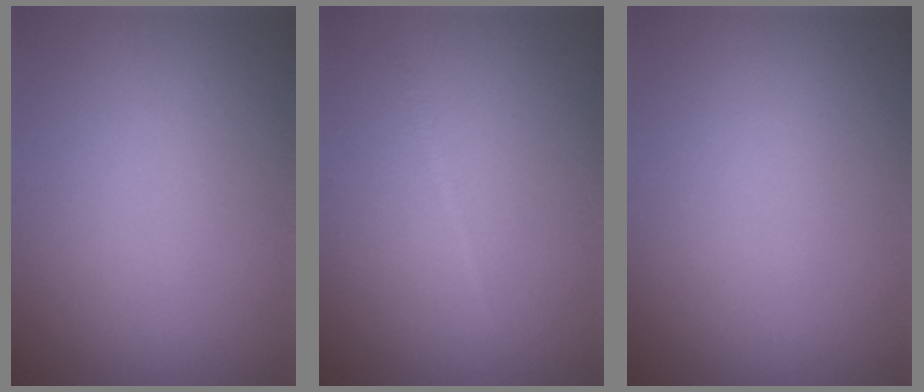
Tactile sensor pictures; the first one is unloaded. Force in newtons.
{"total": 0.6, "press": 0.6, "slide": 0.1}
{"total": 0.0}